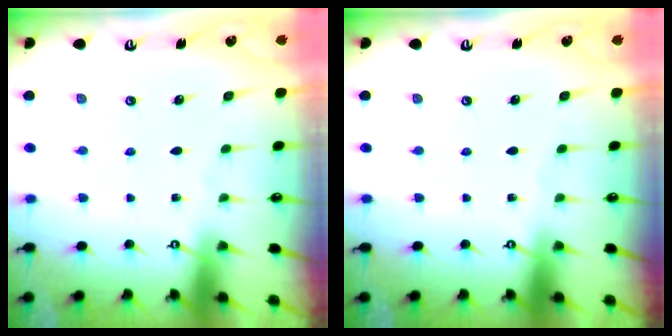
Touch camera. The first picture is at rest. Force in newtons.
{"total": 0.0}